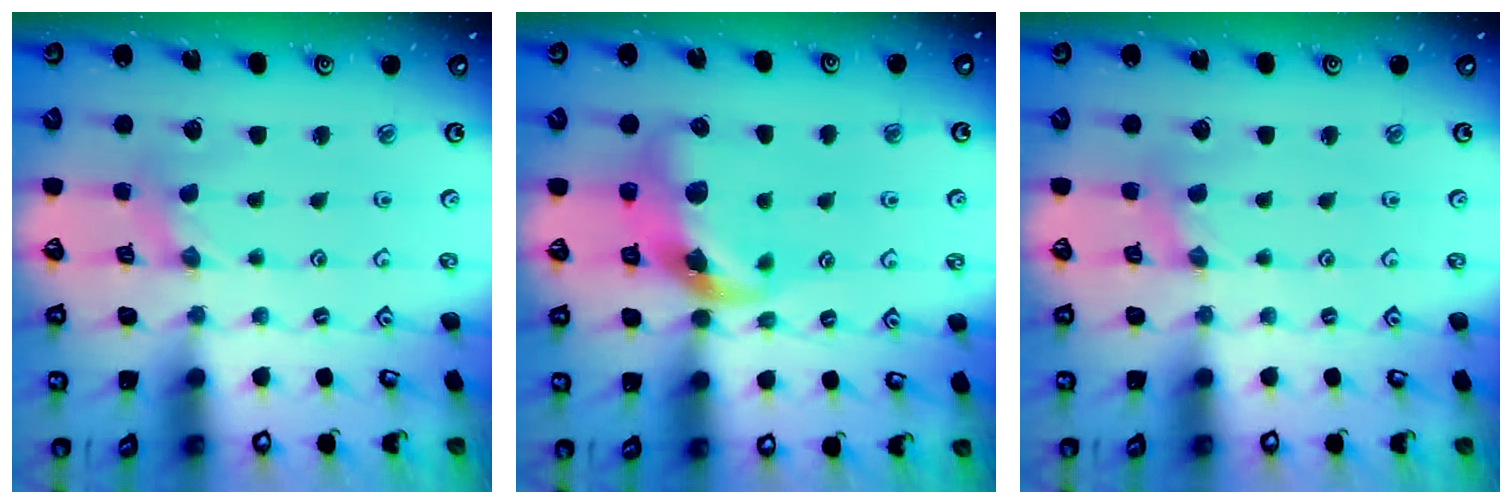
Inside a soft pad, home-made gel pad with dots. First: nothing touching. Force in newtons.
{"total": 13.1, "press": 13.0, "slide": 1.8}
{"total": 1.1, "press": 1.1, "slide": 0.2}